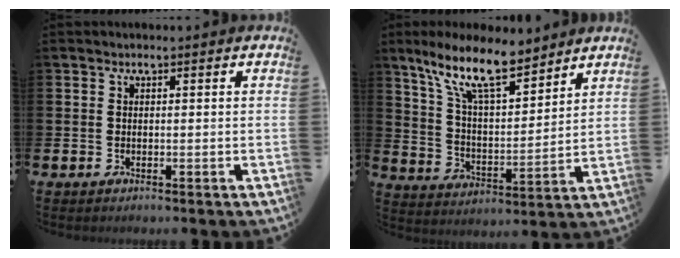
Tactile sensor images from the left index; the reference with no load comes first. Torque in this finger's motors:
{"motor_torque": [1.01, -1.13, 1.05, 0.21]}